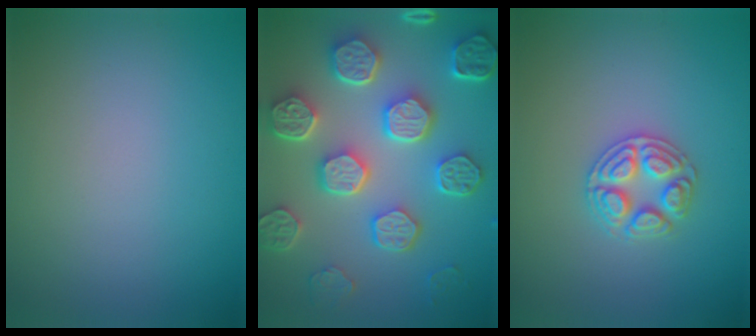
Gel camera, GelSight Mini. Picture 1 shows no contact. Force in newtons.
{"total": 8.8, "press": 6.7, "slide": 5.7}
{"total": 3.0, "press": 2.9, "slide": 0.4}